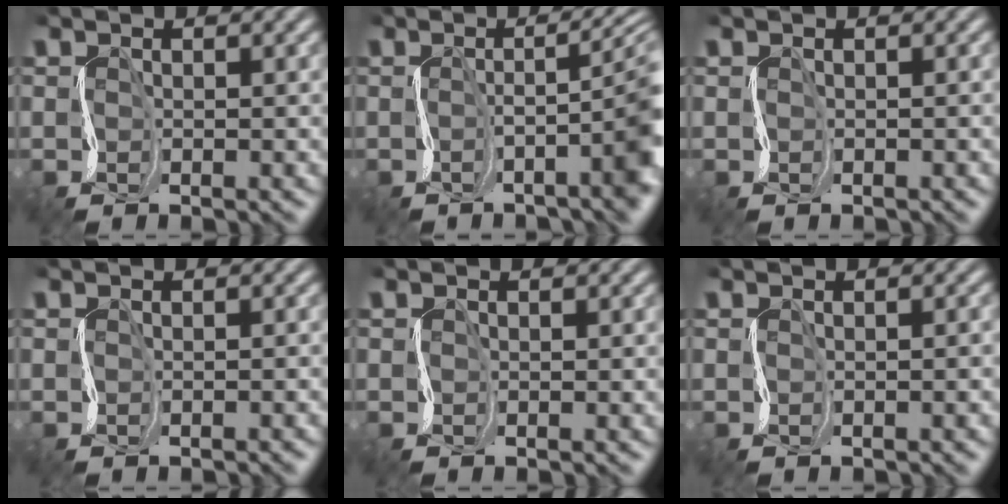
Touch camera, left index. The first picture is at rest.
{"total": 6.6, "force": [-1.1, 1.4, 6.4], "torque": [-0.084, 0.008, -0.011]}
{"total": 0.0}
{"total": 0.7, "force": [-0.7, 0.0, 0.0], "torque": [0.002, 0.007, -0.005]}
{"total": 0.0}
{"total": 1.3, "force": [-0.2, 0.7, 1.0], "torque": [0.003, 0.009, -0.009]}